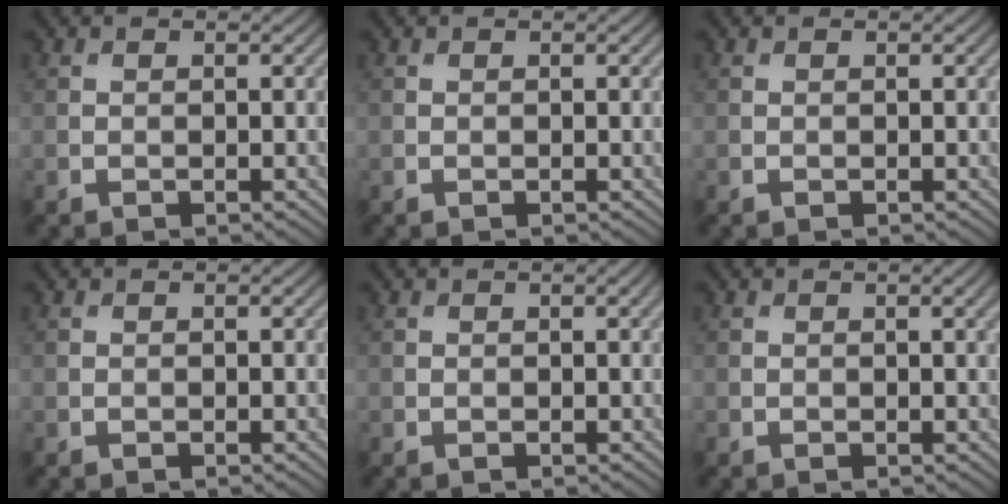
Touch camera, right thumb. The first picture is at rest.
{"total": 0.0}
{"total": 0.0}
{"total": 0.0}
{"total": 0.6, "force": [0.2, 0.1, 0.6], "torque": [-0.009, 0.004, 0.003]}
{"total": 1.3, "force": [0.5, 0.2, 1.2], "torque": [-0.016, 0.002, 0.006]}